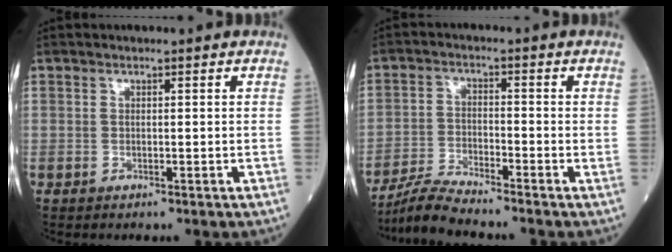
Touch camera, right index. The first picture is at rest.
{"total": 5.9, "force": [-5.6, -0.7, 1.7], "torque": [-0.036, -0.019, -0.111]}